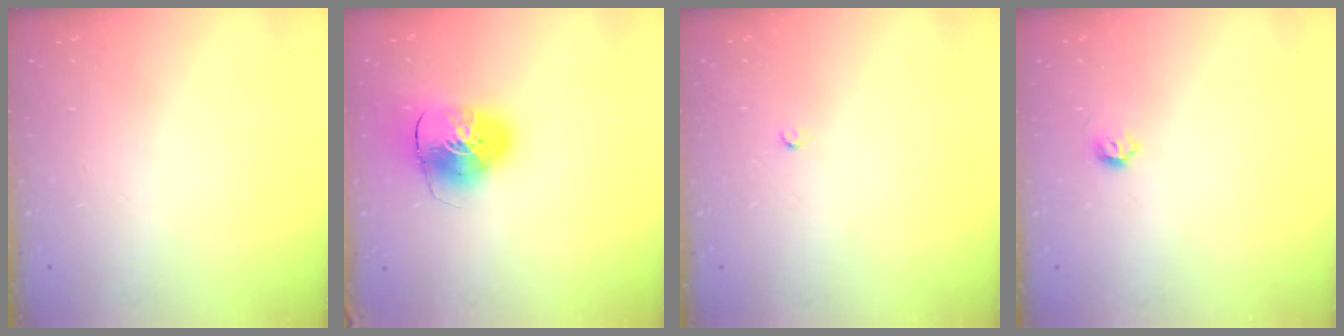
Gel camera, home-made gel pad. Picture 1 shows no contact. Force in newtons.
{"total": 10.4, "press": 10.3, "slide": 1.8}
{"total": 2.2, "press": 2.2, "slide": 0.3}
{"total": 3.9, "press": 3.9, "slide": 0.6}